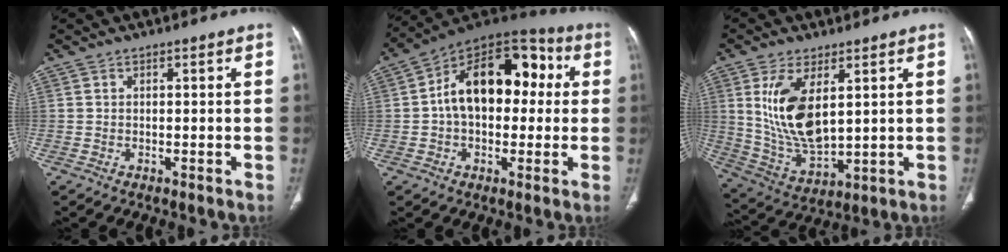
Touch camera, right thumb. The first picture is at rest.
{"total": 19.3, "force": [2.1, 12.1, 14.9], "torque": [-0.196, 0.048, 0.024]}
{"total": 13.9, "force": [4.0, 6.6, 11.6], "torque": [-0.224, -0.025, 0.096]}